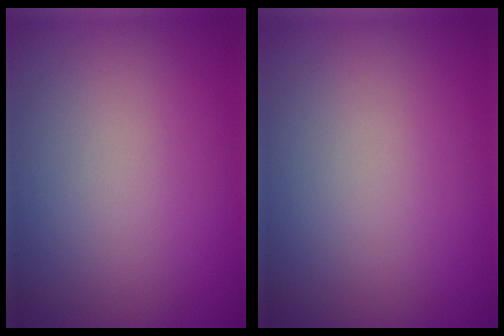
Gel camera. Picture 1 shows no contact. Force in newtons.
{"total": 0.0}